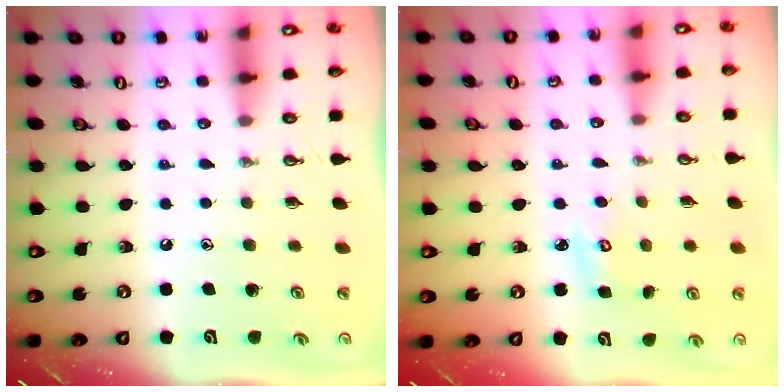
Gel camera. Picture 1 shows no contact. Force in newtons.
{"total": 3.8, "press": 3.8, "slide": 0.3}